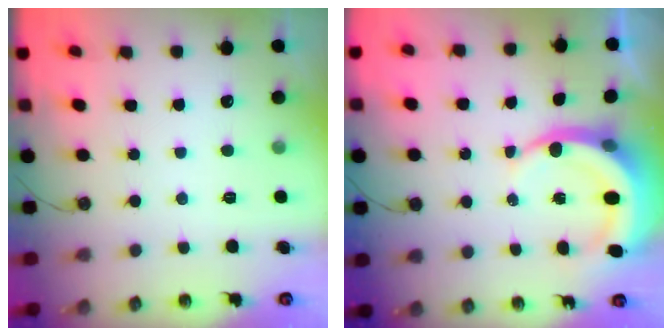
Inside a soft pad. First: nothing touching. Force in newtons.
{"total": 8.3, "press": 8.1, "slide": 1.6}